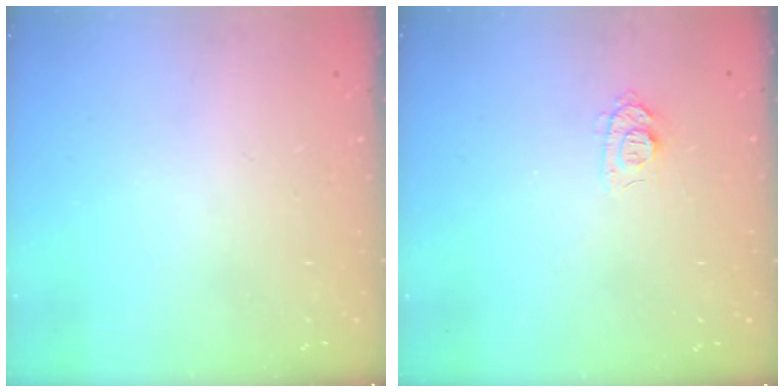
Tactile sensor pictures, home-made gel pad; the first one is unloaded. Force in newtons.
{"total": 8.6, "press": 8.5, "slide": 0.9}